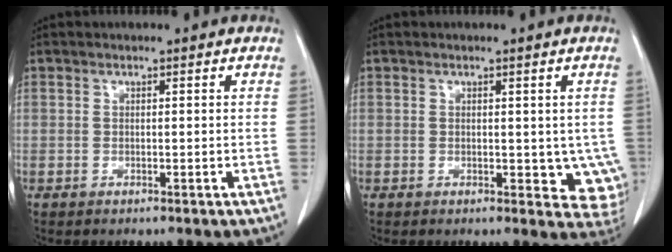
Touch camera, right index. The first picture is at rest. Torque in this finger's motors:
{"motor_torque": [0.06, 0.01, 0.08, 0.00]}